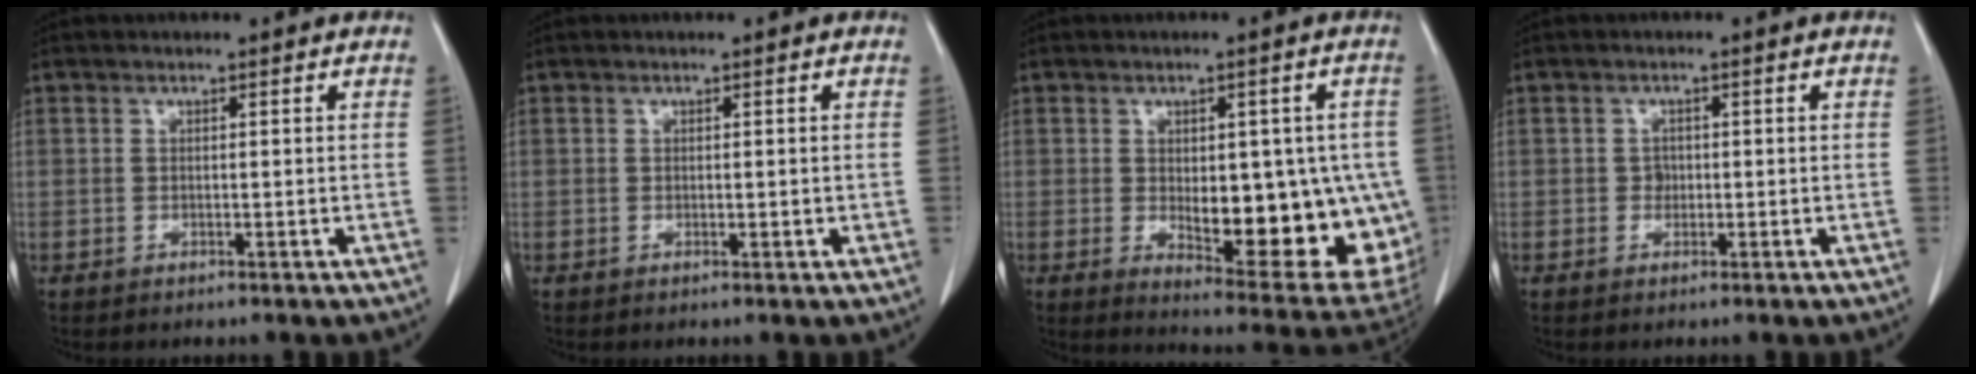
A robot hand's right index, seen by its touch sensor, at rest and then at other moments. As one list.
[{"total": 0.8, "force": [0.0, 0.3, 0.7], "torque": [-0.012, -0.002, 0.002]}, {"total": 18.8, "force": [-3.0, 7.2, 17.0], "torque": [-0.155, 0.007, -0.010]}, {"total": 1.2, "force": [-0.1, 1.1, 0.5], "torque": [-0.006, 0.004, -0.002]}]